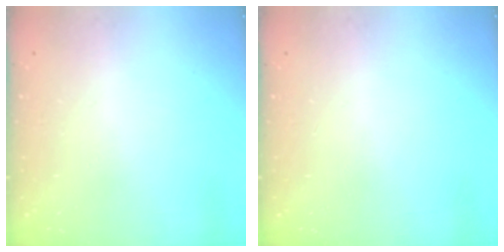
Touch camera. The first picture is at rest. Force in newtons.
{"total": 0.0}